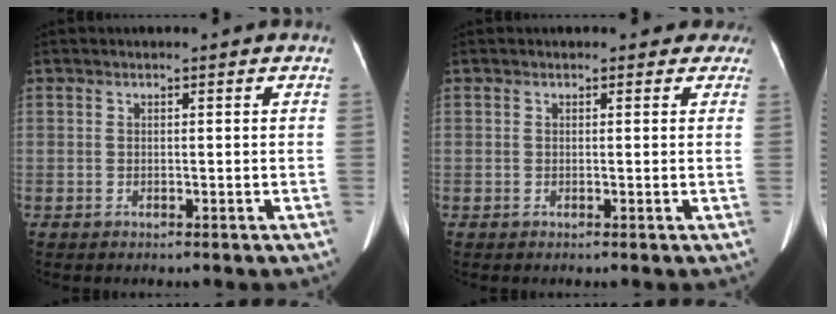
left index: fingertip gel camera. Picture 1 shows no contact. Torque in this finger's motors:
{"motor_torque": [0.13, -0.18, 0.01, 0.03]}